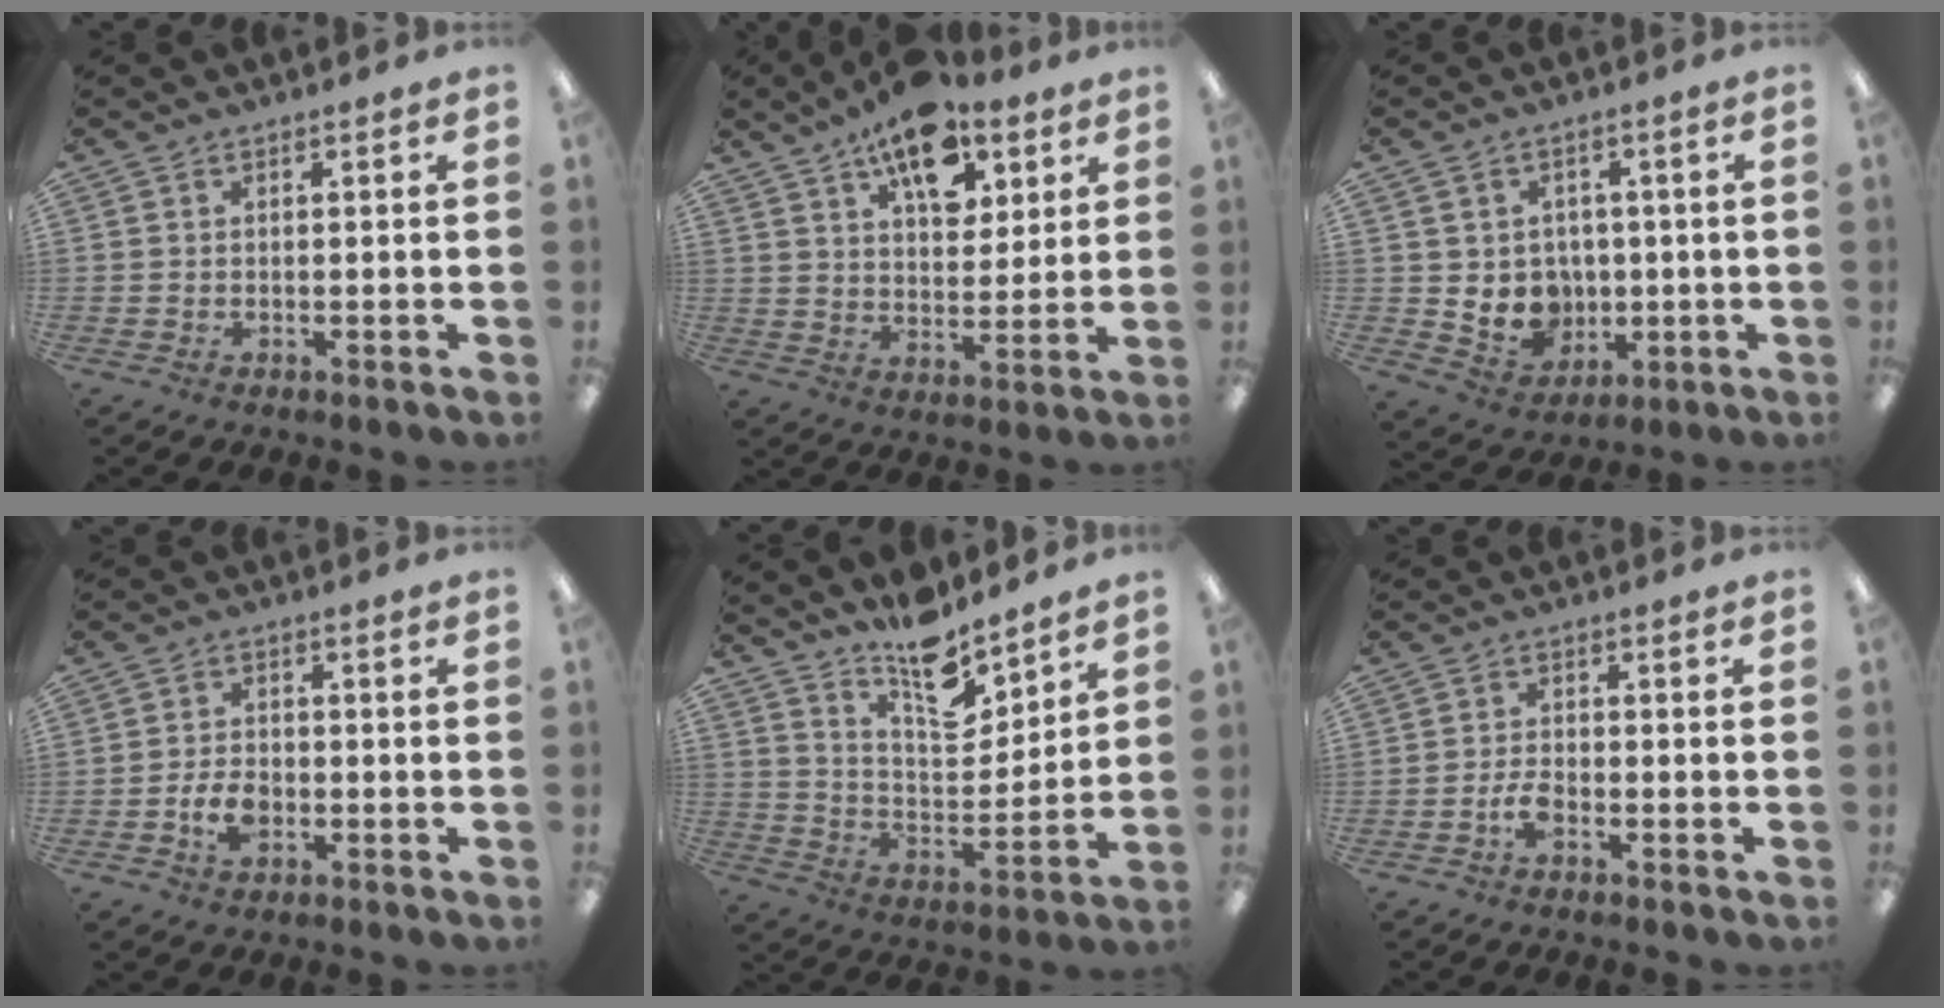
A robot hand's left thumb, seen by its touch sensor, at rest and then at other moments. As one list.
[{"total": 15.1, "force": [9.6, 7.7, 8.7], "torque": [-0.120, -0.047, 0.167]}, {"total": 6.9, "force": [0.5, 6.7, 1.9], "torque": [-0.041, 0.000, 0.021]}, {"total": 5.1, "force": [-1.8, 3.1, 3.7], "torque": [-0.071, 0.008, -0.031]}, {"total": 12.8, "force": [10.2, 4.9, 5.9], "torque": [-0.083, -0.079, 0.183]}, {"total": 3.3, "force": [-1.7, 1.4, 2.5], "torque": [-0.048, 0.007, -0.031]}]